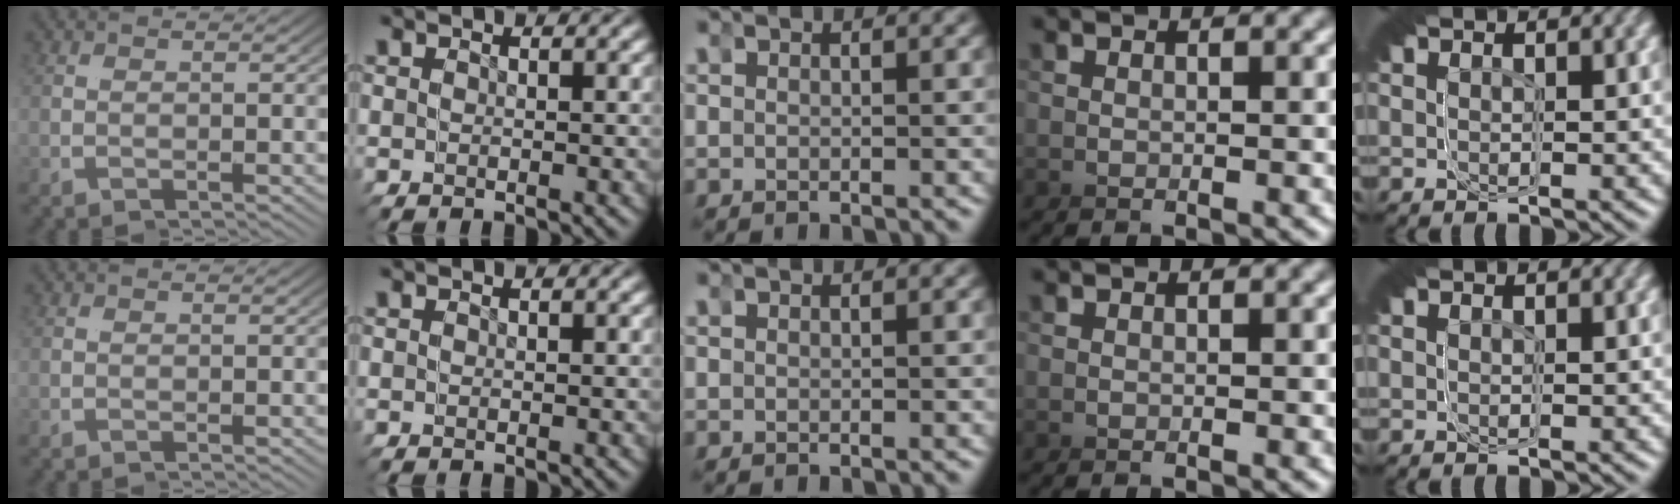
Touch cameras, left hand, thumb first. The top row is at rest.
{}